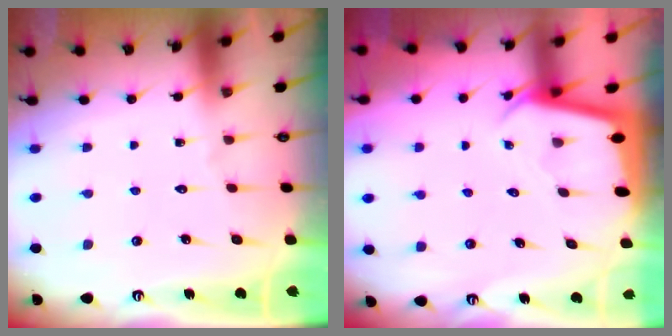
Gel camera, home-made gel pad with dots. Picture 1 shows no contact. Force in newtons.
{"total": 2.4, "press": 2.4, "slide": 0.1}